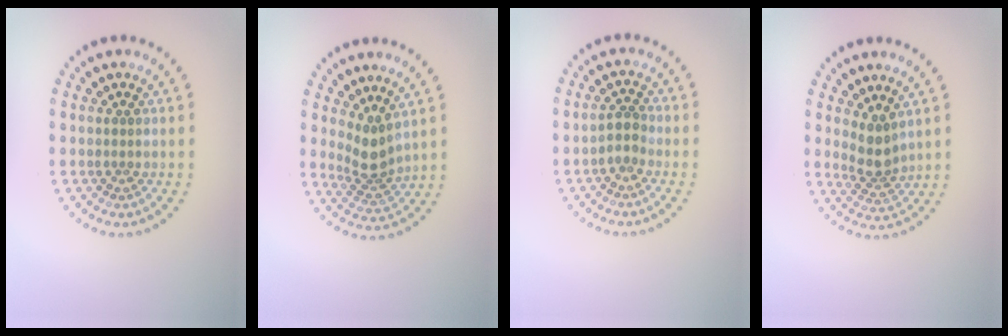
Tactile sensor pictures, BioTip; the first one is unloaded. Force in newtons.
{"total": 2.9, "press": 2.0, "slide": 2.1}
{"total": 1.5, "press": 1.2, "slide": 0.8}
{"total": 2.7, "press": 2.1, "slide": 1.7}